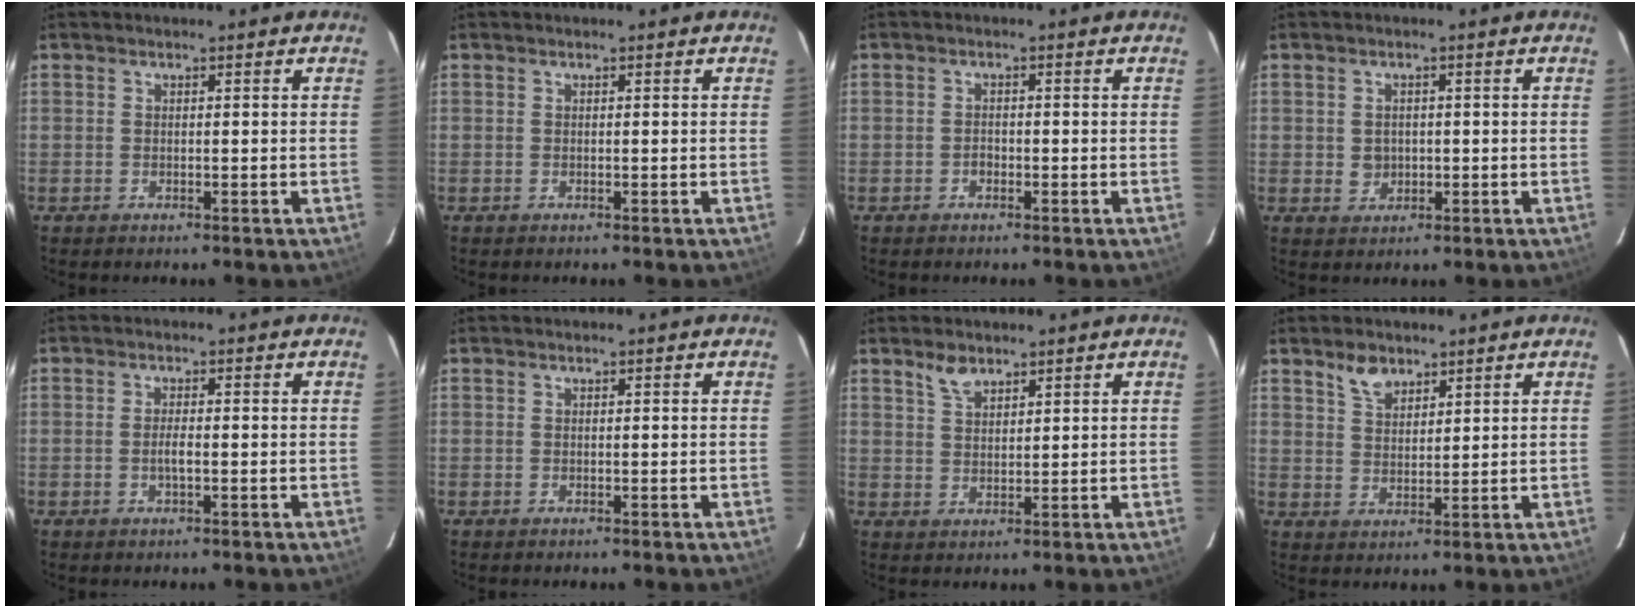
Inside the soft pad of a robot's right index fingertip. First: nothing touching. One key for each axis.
{"total": 0.0}
{"total": 1.1, "fx": -0.6, "fy": 0.8, "fz": 0.4, "tx": -0.007, "ty": 0.003, "tz": -0.010}
{"total": 2.7, "fx": -0.1, "fy": 2.5, "fz": 1.0, "tx": -0.018, "ty": 0.003, "tz": 0.002}
{"total": 1.9, "fx": -0.5, "fy": 0.3, "fz": 1.8, "tx": -0.036, "ty": 0.000, "tz": -0.010}
{"total": 0.0}
{"total": 3.5, "fx": 2.6, "fy": 1.6, "fz": 1.6, "tx": -0.029, "ty": 0.004, "tz": 0.051}
{"total": 4.6, "fx": 3.3, "fy": 2.3, "fz": 2.0, "tx": -0.032, "ty": 0.007, "tz": 0.064}